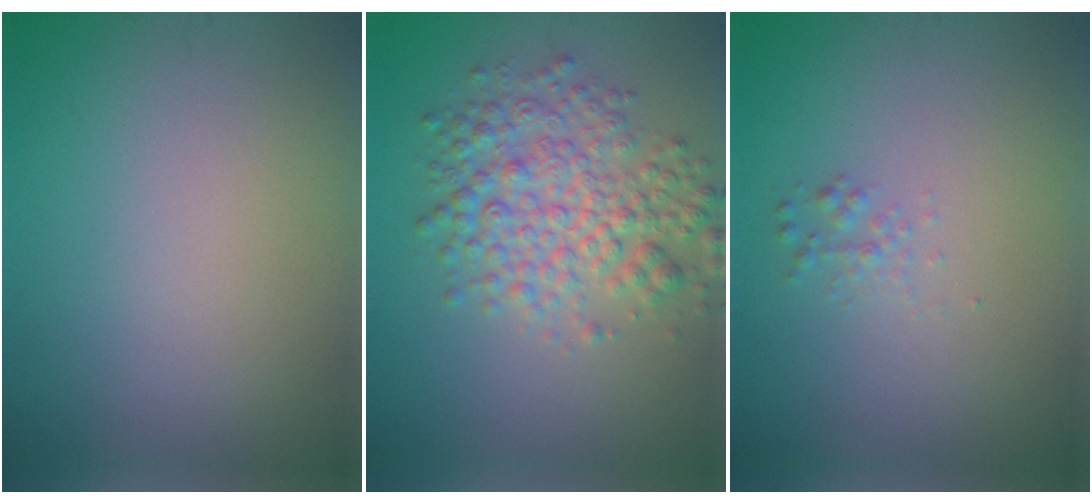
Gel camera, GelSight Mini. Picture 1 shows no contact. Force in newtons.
{"total": 5.4, "press": 5.4, "slide": 0.0}
{"total": 0.9, "press": 0.9, "slide": 0.1}